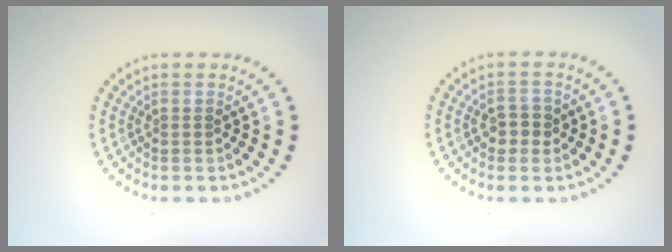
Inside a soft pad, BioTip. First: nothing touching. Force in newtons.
{"total": 1.9, "press": 1.8, "slide": 0.3}